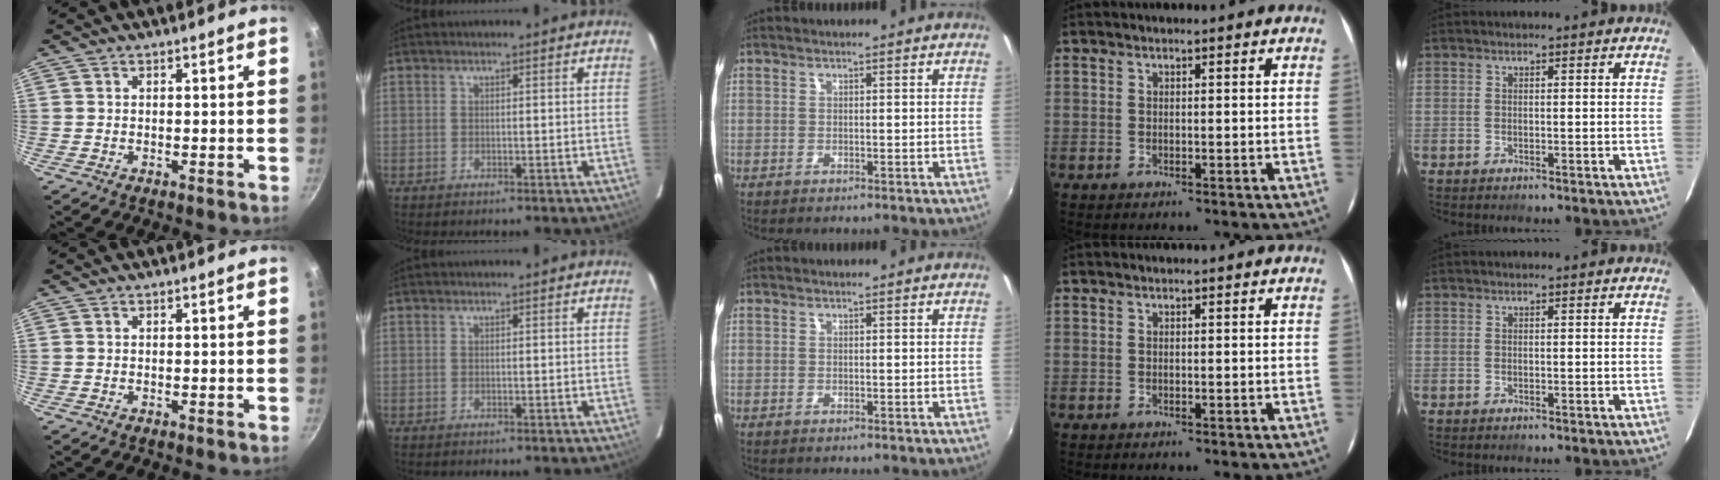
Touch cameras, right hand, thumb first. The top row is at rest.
{}